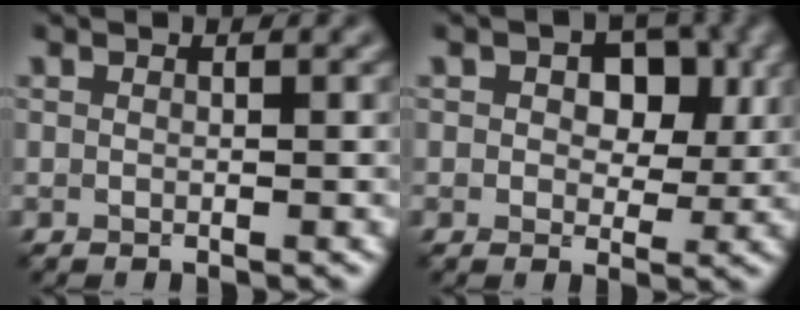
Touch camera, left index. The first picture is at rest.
{"total": 5.2, "force": [1.4, 3.4, 3.8], "torque": [-0.049, -0.004, 0.012]}